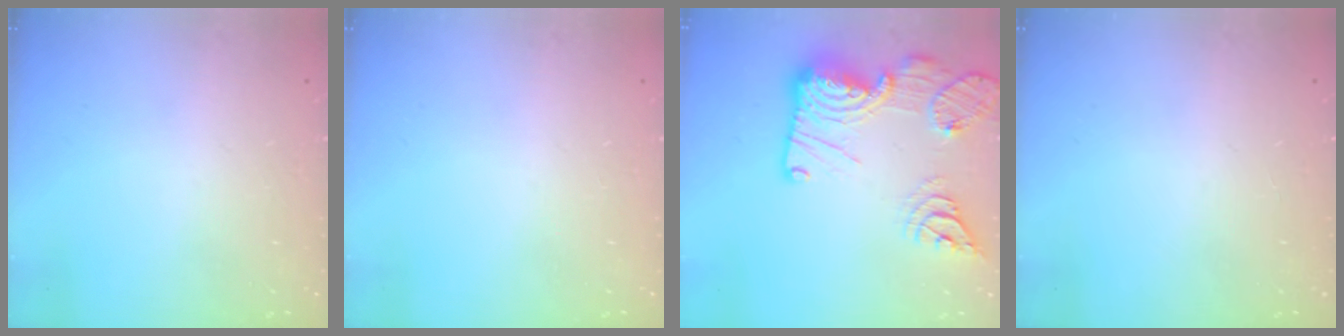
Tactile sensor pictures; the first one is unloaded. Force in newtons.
{"total": 0.0}
{"total": 22.9, "press": 22.8, "slide": 2.3}
{"total": 0.0}